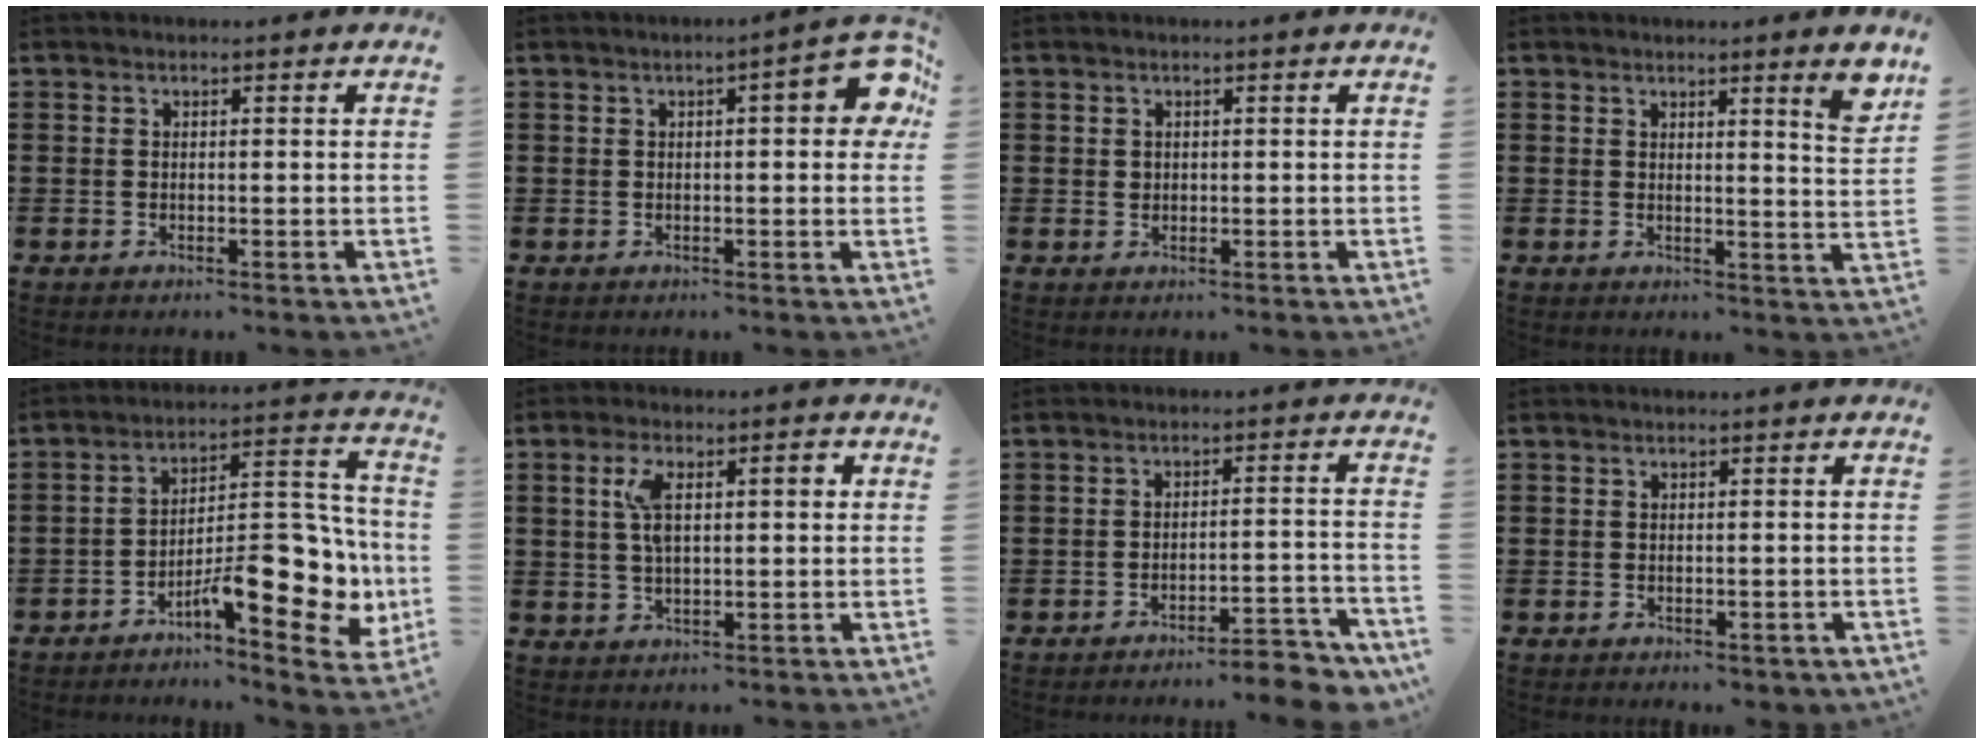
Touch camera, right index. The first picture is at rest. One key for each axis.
{"total": 6.1, "fx": 1.3, "fy": 1.1, "fz": 5.8, "tx": -0.078, "ty": -0.004, "tz": 0.013}
{"total": 0.7, "fx": 0.2, "fy": 0.7, "fz": 0.2, "tx": -0.006, "ty": 0.003, "tz": 0.005}
{"total": 4.0, "fx": 2.9, "fy": -1.0, "fz": 2.5, "tx": -0.032, "ty": -0.018, "tz": 0.045}
{"total": 12.6, "fx": -5.5, "fy": 4.7, "fz": 10.3, "tx": -0.130, "ty": -0.001, "tz": -0.100}
{"total": 6.2, "fx": 1.4, "fy": 2.2, "fz": 5.6, "tx": -0.105, "ty": 0.008, "tz": 0.019}
{"total": 4.7, "fx": -4.4, "fy": -0.2, "fz": 1.7, "tx": -0.028, "ty": -0.008, "tz": -0.085}
{"total": 0.6, "fx": -0.6, "fy": 0.0, "fz": 0.1, "tx": -0.003, "ty": -0.004, "tz": -0.012}